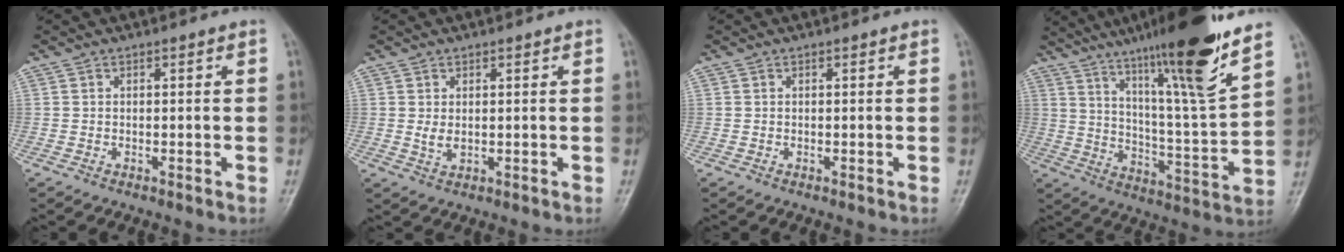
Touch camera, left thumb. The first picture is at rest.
{"total": 2.4, "force": [0.8, 1.4, 1.8], "torque": [-0.026, -0.009, 0.019]}
{"total": 0.0}
{"total": 22.1, "force": [15.2, 1.0, 16.0], "torque": [-0.230, -0.066, 0.246]}